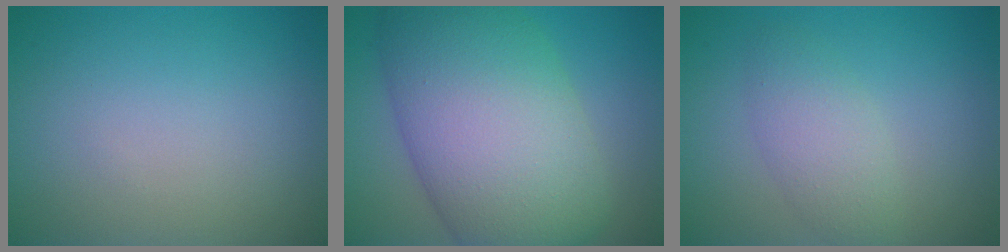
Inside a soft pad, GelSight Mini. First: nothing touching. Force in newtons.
{"total": 13.9, "press": 13.9, "slide": 0.5}
{"total": 2.9, "press": 2.9, "slide": 0.1}